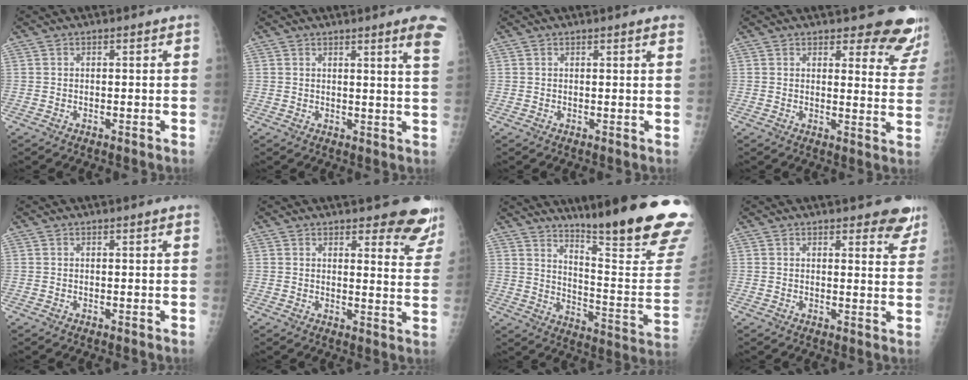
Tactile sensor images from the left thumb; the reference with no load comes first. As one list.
[{"total": 6.6, "force": [4.3, -0.3, 5.1], "torque": [-0.059, -0.022, 0.042]}, {"total": 1.9, "force": [1.4, -0.1, 1.2], "torque": [-0.013, 0.000, 0.017]}, {"total": 11.0, "force": [9.7, 3.0, 4.1], "torque": [-0.007, -0.073, 0.091]}, {"total": 1.0, "force": [0.7, -0.1, 0.7], "torque": [-0.011, 0.001, 0.012]}, {"total": 10.1, "force": [8.0, 2.9, 5.4], "torque": [-0.025, -0.051, 0.080]}, {"total": 27.9, "force": [20.6, 2.9, 18.5], "torque": [-0.226, -0.152, 0.283]}, {"total": 5.9, "force": [4.5, 1.9, 3.3], "torque": [-0.012, -0.026, 0.046]}]